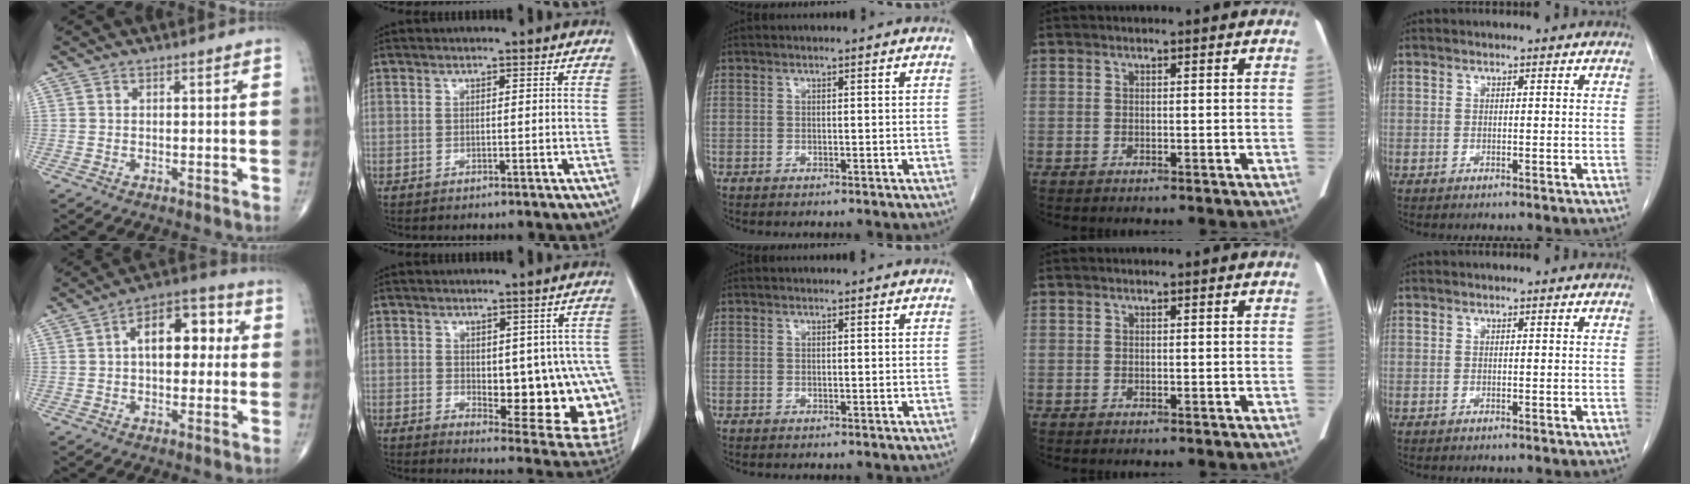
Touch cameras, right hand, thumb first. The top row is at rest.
{"thumb": {"total": 12.0, "force": [1.7, 6.9, 9.7], "torque": [-0.117, 0.030, 0.016]}, "index": {"total": 15.9, "force": [-1.6, 6.3, 14.5], "torque": [-0.123, 0.005, 0.004]}}